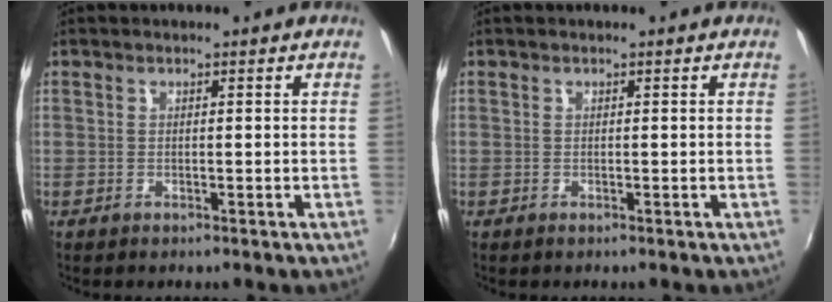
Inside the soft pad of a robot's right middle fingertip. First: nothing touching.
{"total": 0.0}